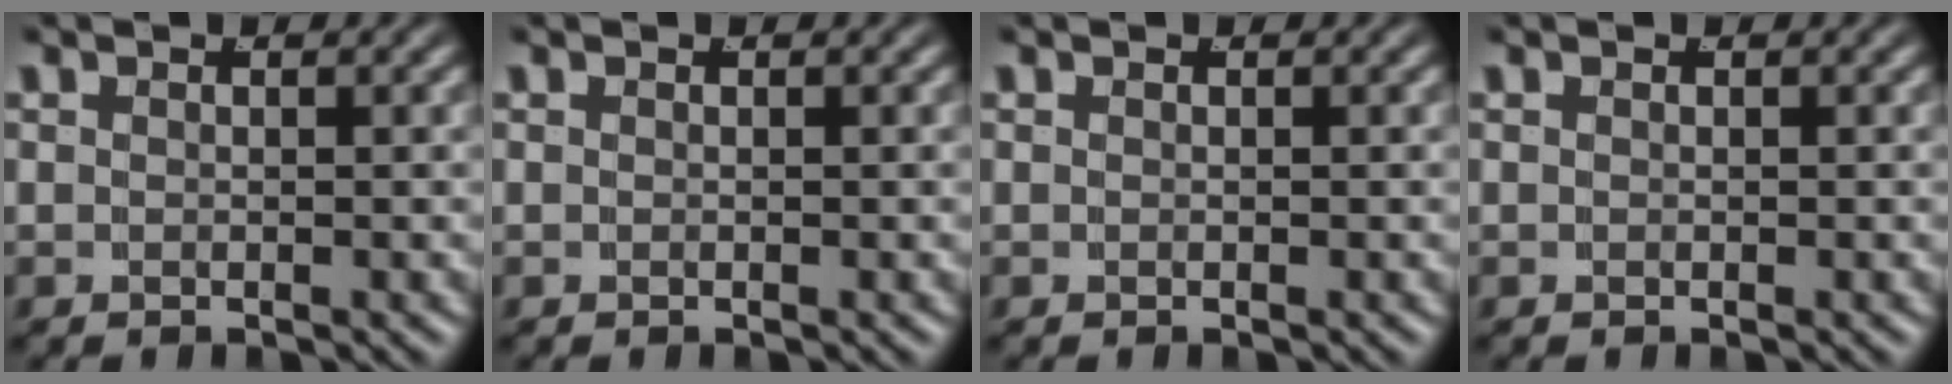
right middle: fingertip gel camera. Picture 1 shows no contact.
{"total": 0.0}
{"total": 0.0}
{"total": 0.0}